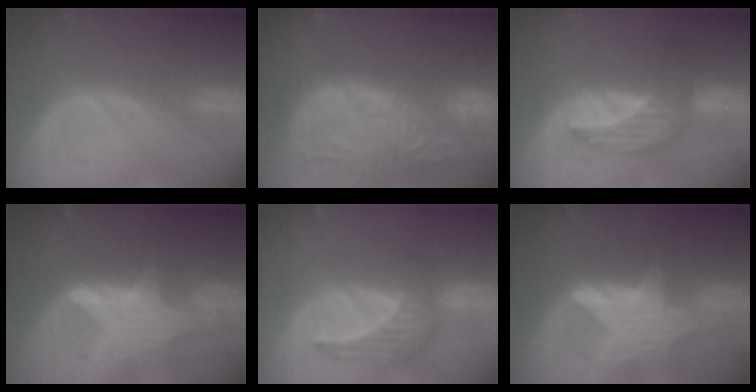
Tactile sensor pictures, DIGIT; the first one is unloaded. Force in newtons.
{"total": 15.5, "press": 13.1, "slide": 8.3}
{"total": 7.3, "press": 6.6, "slide": 3.2}
{"total": 6.6, "press": 6.6, "slide": 0.2}
{"total": 6.5, "press": 6.4, "slide": 1.1}
{"total": 8.1, "press": 8.0, "slide": 0.6}